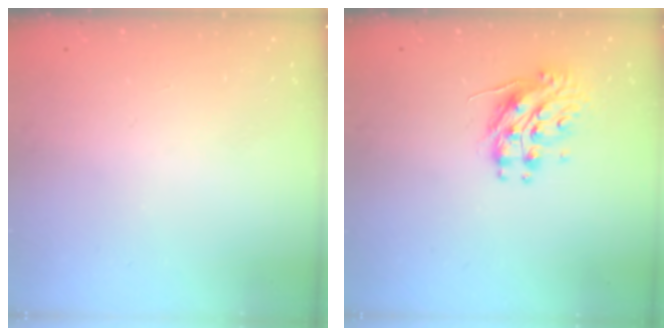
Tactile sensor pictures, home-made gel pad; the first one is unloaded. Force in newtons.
{"total": 10.2, "press": 10.2, "slide": 0.8}